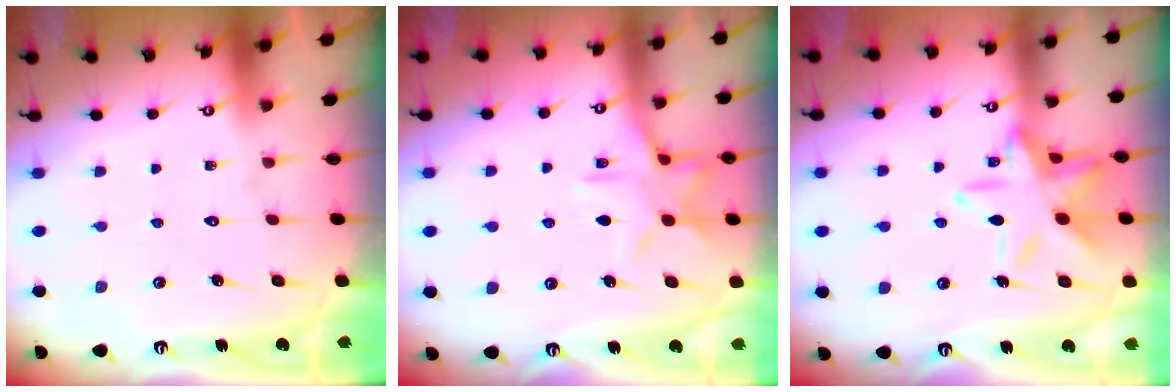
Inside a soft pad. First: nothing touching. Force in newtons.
{"total": 11.2, "press": 11.1, "slide": 0.6}
{"total": 15.3, "press": 15.3, "slide": 1.0}